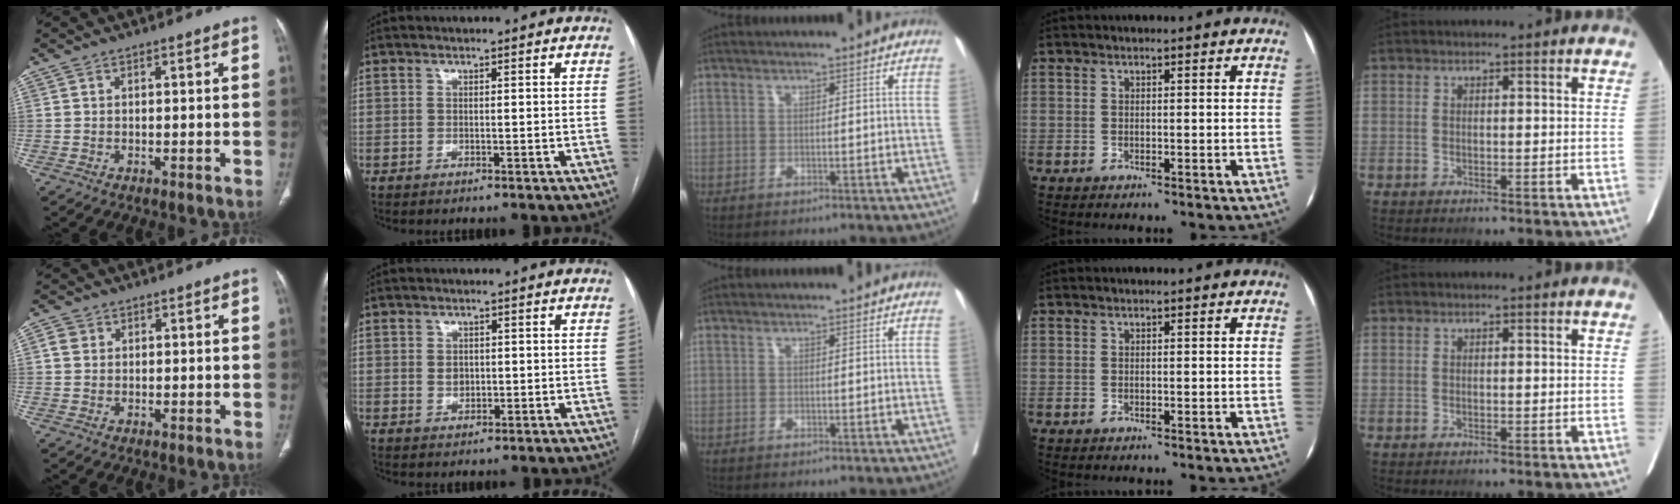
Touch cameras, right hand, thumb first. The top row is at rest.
{"thumb": {"total": 2.3, "force": [0.7, 2.0, 0.9], "torque": [-0.008, 0.000, 0.012]}, "index": {"total": 2.2, "force": [0.2, 1.8, 1.3], "torque": [-0.019, 0.000, 0.007]}}